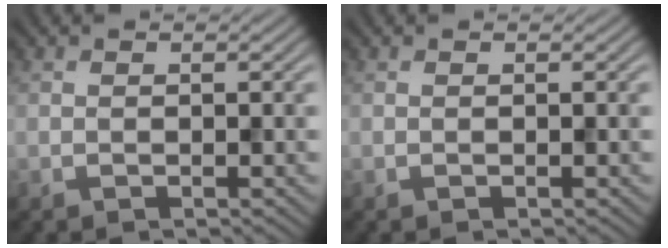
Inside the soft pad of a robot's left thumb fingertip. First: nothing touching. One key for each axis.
{"total": 0.0}